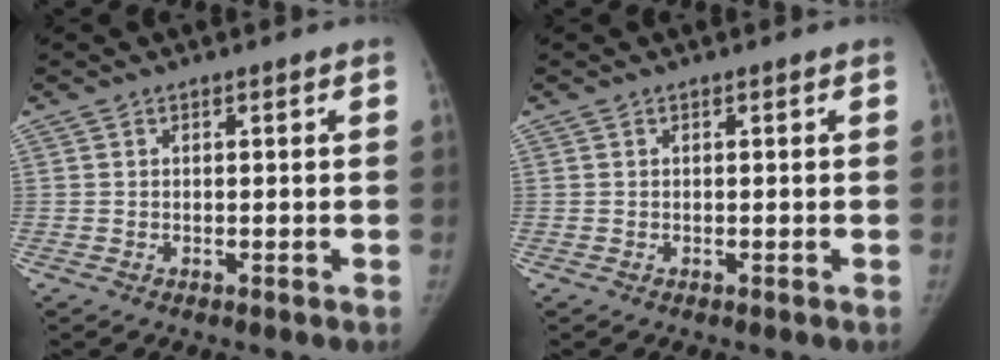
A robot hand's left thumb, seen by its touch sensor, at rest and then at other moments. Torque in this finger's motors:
{"motor_torque": [0.00, 0.00, 0.03, -0.03, 0.00]}